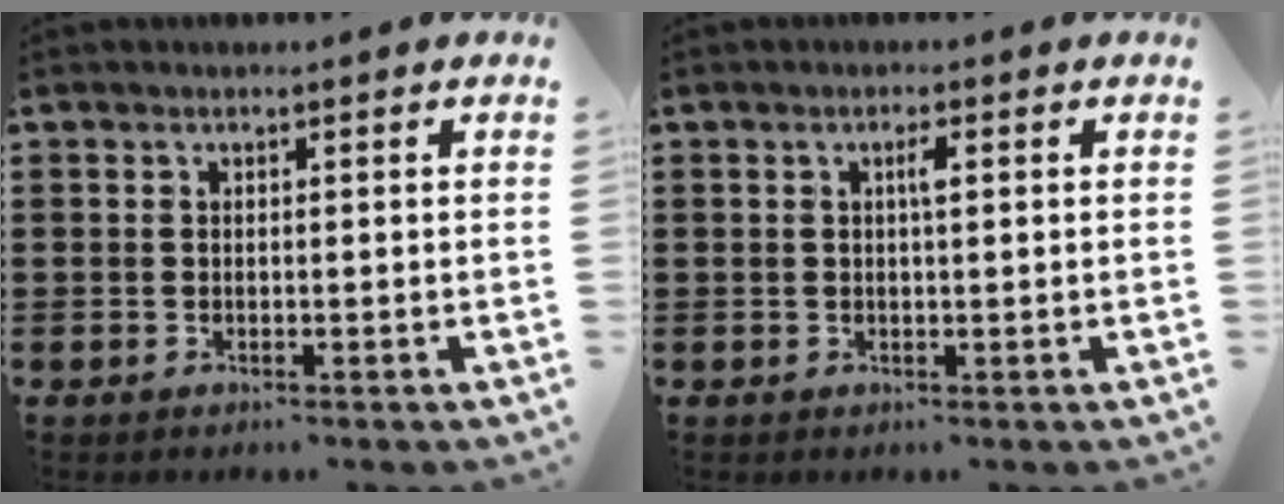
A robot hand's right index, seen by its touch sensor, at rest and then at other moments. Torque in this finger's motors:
{"motor_torque": [0.53, -0.14, 0.06, 0.05]}